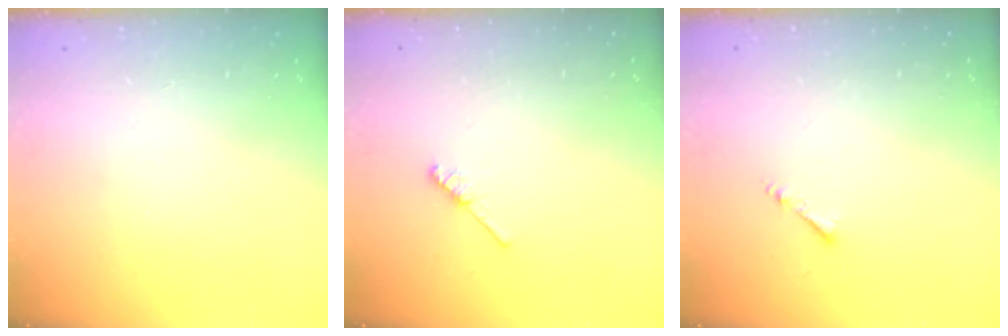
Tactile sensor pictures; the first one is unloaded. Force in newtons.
{"total": 4.5, "press": 4.4, "slide": 0.7}
{"total": 1.3, "press": 1.2, "slide": 0.3}